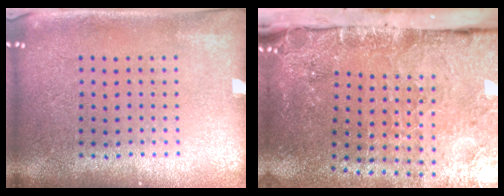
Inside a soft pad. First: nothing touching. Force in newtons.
{"total": 4.7, "press": 3.6, "slide": 3.0}